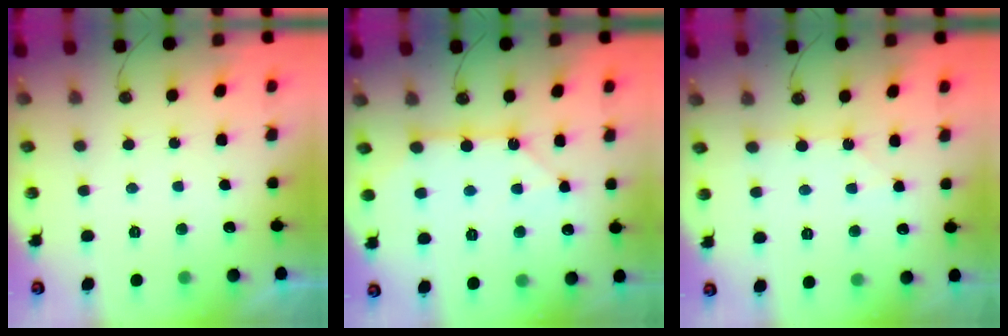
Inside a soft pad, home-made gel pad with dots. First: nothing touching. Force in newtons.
{"total": 10.5, "press": 10.5, "slide": 1.2}
{"total": 1.8, "press": 1.8, "slide": 0.3}